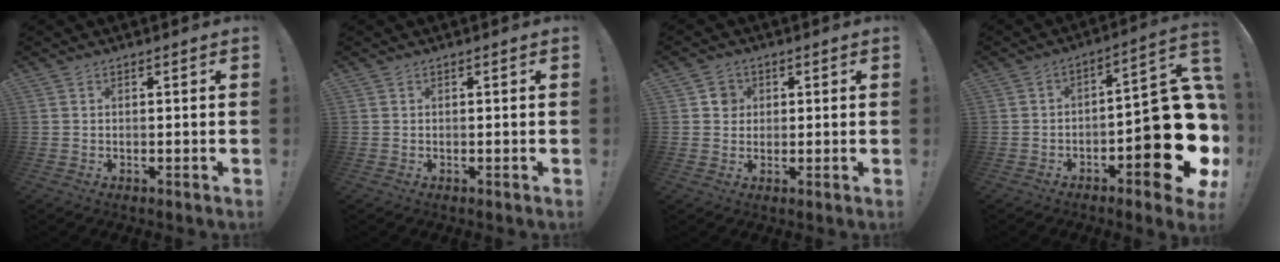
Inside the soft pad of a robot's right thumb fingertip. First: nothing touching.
{"total": 0.0}
{"total": 3.9, "force": [0.9, 3.7, 1.0], "torque": [-0.009, 0.003, 0.015]}
{"total": 20.5, "force": [-6.2, 7.1, 18.2], "torque": [-0.207, 0.027, -0.091]}